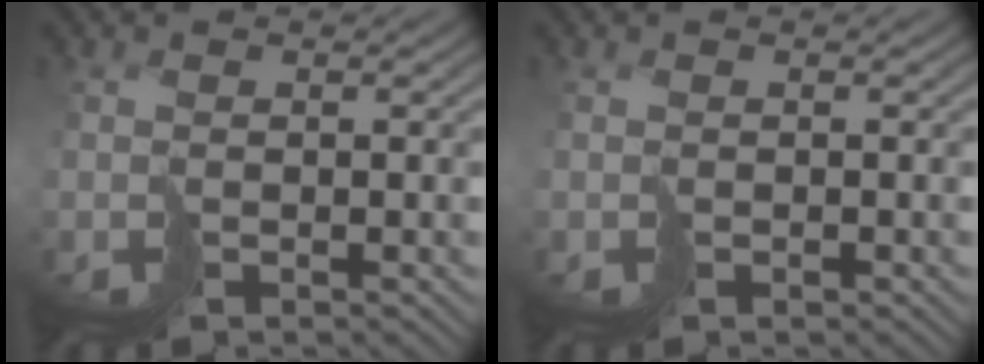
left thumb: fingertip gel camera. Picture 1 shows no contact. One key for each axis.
{"total": 0.0}